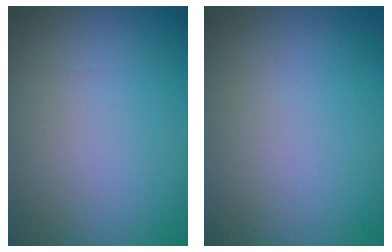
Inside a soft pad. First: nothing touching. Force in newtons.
{"total": 0.0}